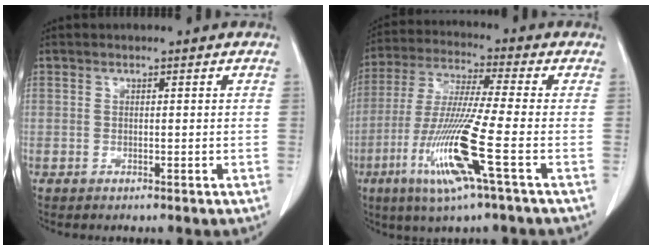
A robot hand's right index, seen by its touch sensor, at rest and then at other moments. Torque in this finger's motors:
{"motor_torque": [1.70, -0.44, 0.74, 0.15]}